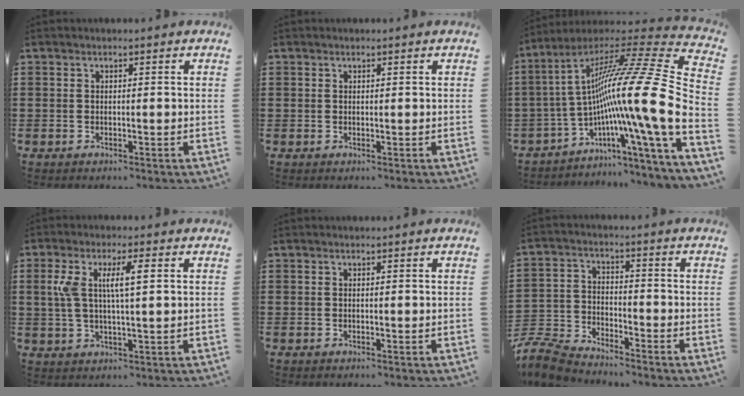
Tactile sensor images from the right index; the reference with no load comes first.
{"total": 0.5, "force": [0.3, 0.4, 0.0], "torque": [0.000, 0.003, 0.006]}
{"total": 22.0, "force": [-1.4, 4.6, 21.4], "torque": [-0.391, -0.033, -0.039]}
{"total": 6.6, "force": [1.5, 1.6, 6.2], "torque": [-0.146, -0.003, 0.015]}
{"total": 0.0}
{"total": 6.3, "force": [-6.0, 1.2, 1.1], "torque": [-0.049, 0.002, -0.127]}